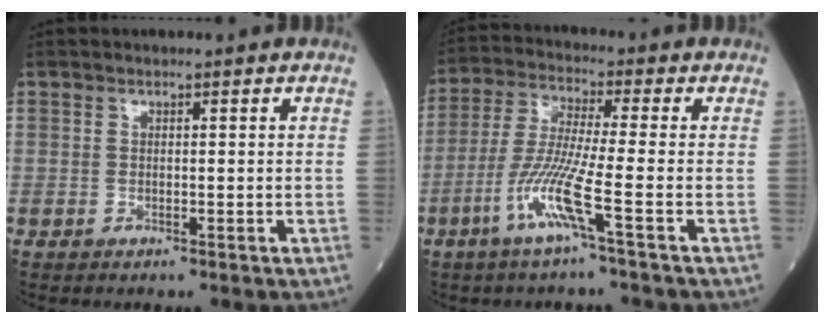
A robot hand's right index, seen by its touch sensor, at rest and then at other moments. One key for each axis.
{"total": 9.0, "fx": -3.9, "fy": -1.5, "fz": 7.9, "tx": -0.167, "ty": -0.010, "tz": -0.085}